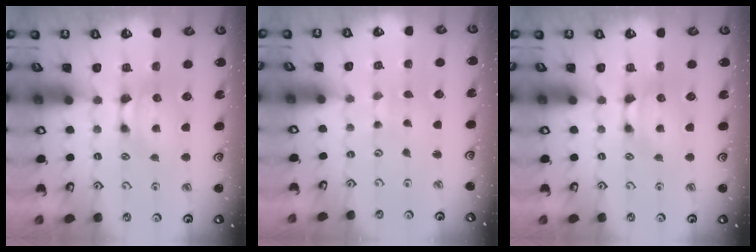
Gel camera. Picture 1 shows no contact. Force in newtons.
{"total": 5.3, "press": 5.2, "slide": 0.2}
{"total": 0.0}